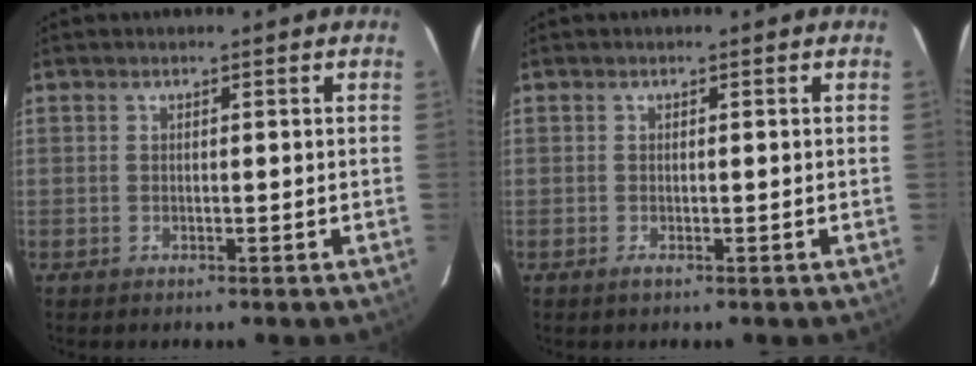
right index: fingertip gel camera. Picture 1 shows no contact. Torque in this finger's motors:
{"motor_torque": [-0.07, -0.05, 0.03, -0.01]}